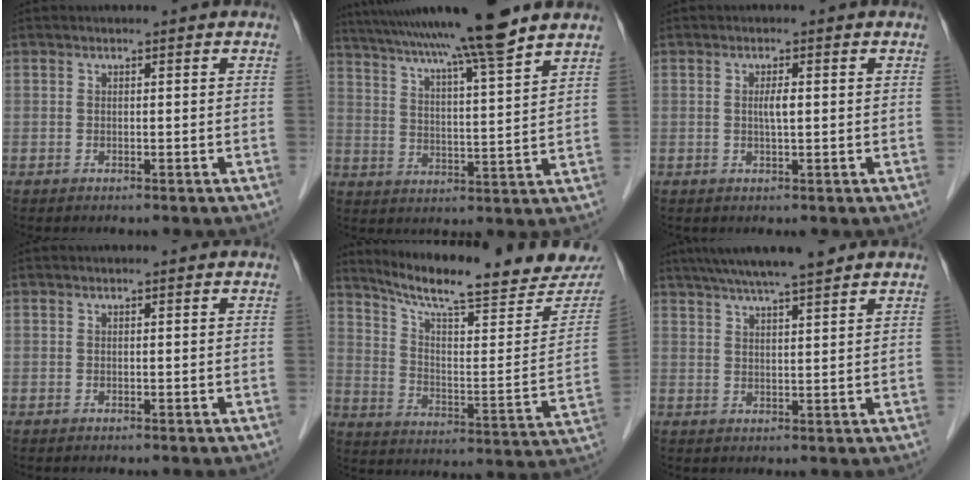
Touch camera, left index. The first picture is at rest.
{"total": 17.6, "force": [14.7, -1.1, 9.5], "torque": [-0.165, 0.005, 0.224]}
{"total": 1.8, "force": [-0.2, 0.1, 1.8], "torque": [-0.033, -0.004, -0.004]}
{"total": 0.0}
{"total": 22.8, "force": [20.5, 2.6, 9.6], "torque": [-0.150, -0.062, 0.279]}
{"total": 9.2, "force": [7.5, 0.2, 5.3], "torque": [-0.086, 0.022, 0.110]}